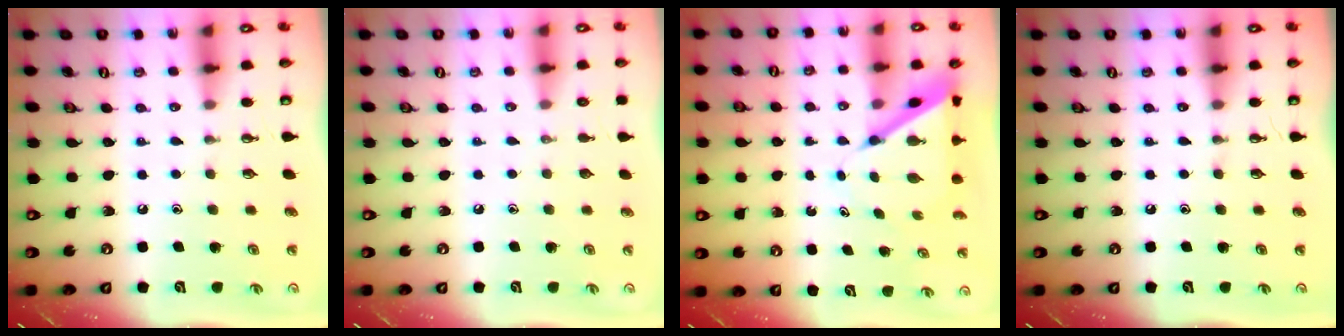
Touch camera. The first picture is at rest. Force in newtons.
{"total": 0.0}
{"total": 7.4, "press": 7.4, "slide": 0.7}
{"total": 0.0}